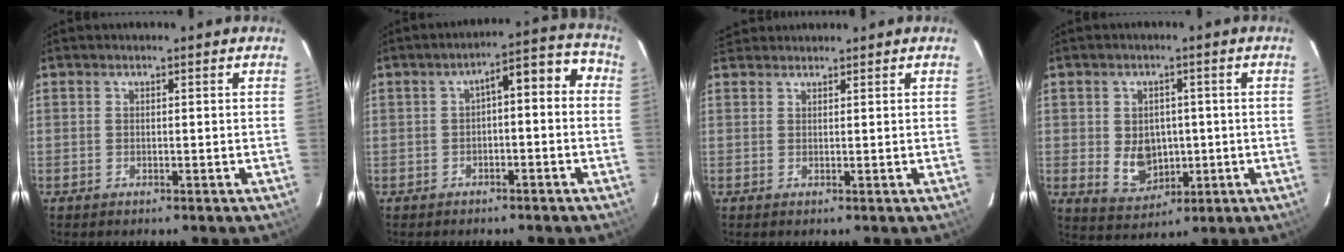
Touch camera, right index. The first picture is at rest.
{"total": 6.5, "force": [-1.4, 2.5, 5.8], "torque": [-0.081, 0.042, -0.010]}
{"total": 3.5, "force": [3.1, 1.6, 0.6], "torque": [-0.011, 0.023, 0.056]}
{"total": 7.0, "force": [-0.5, 5.8, 4.0], "torque": [-0.081, -0.001, 0.011]}